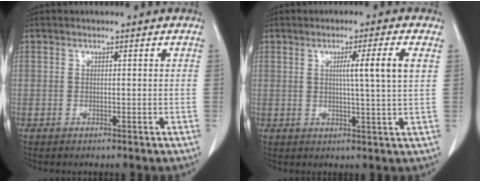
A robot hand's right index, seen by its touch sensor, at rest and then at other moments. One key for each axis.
{"total": 6.8, "fx": 1.8, "fy": -0.6, "fz": 6.5, "tx": -0.104, "ty": 0.000, "tz": 0.029}